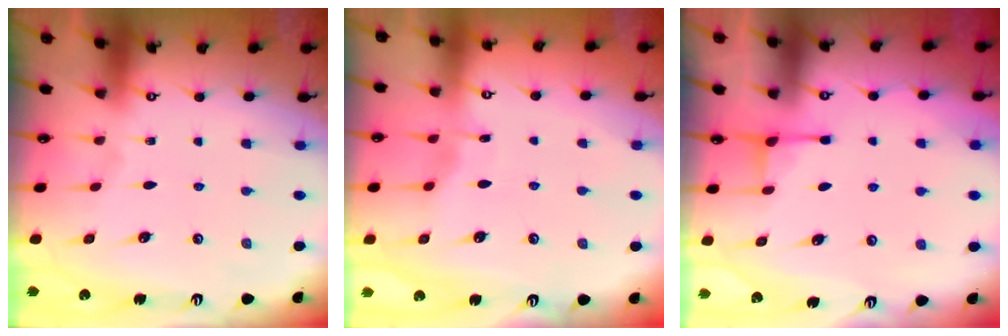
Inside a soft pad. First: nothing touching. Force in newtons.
{"total": 3.9, "press": 3.9, "slide": 0.2}
{"total": 2.5, "press": 2.5, "slide": 0.5}